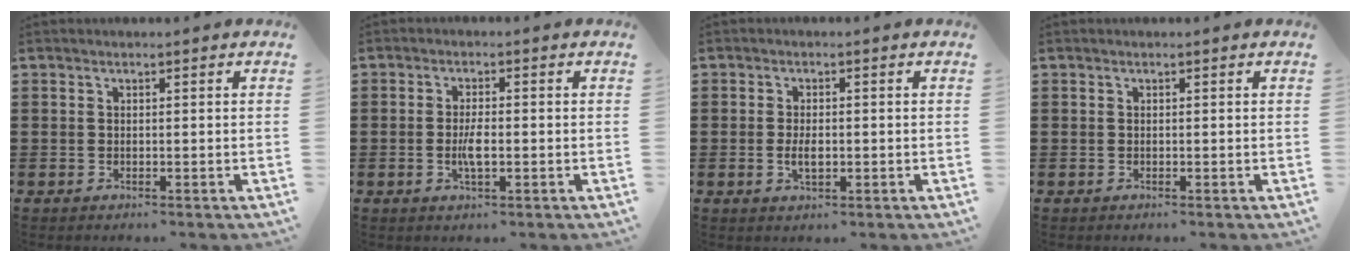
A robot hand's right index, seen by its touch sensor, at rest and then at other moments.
{"total": 3.4, "force": [-0.6, 1.0, 3.2], "torque": [-0.070, -0.004, -0.015]}
{"total": 2.8, "force": [-0.4, 1.3, 2.5], "torque": [-0.046, 0.003, -0.007]}
{"total": 0.0}